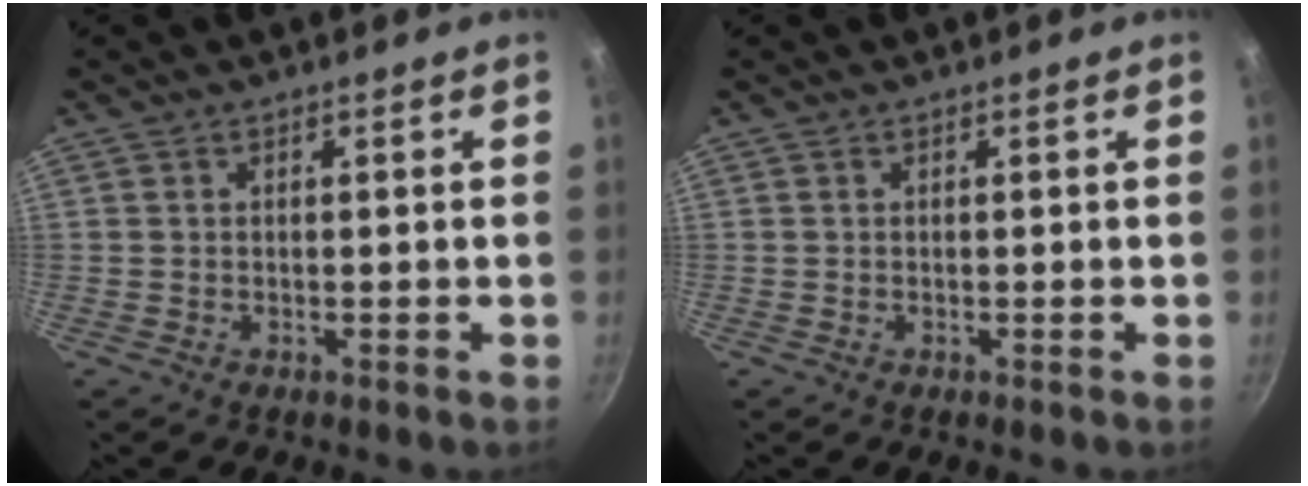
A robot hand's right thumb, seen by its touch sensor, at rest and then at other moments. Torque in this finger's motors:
{"motor_torque": [0.00, 0.00, 0.13, -0.13, 0.00]}